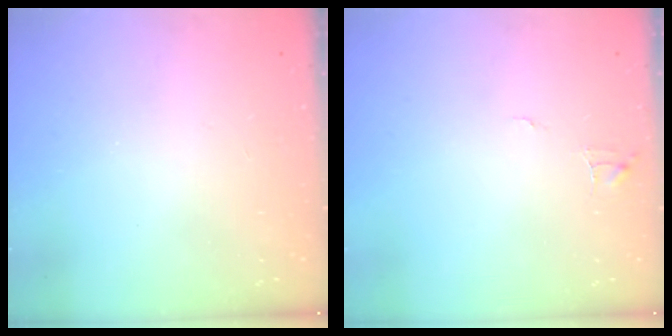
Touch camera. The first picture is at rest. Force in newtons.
{"total": 4.5, "press": 4.5, "slide": 0.4}